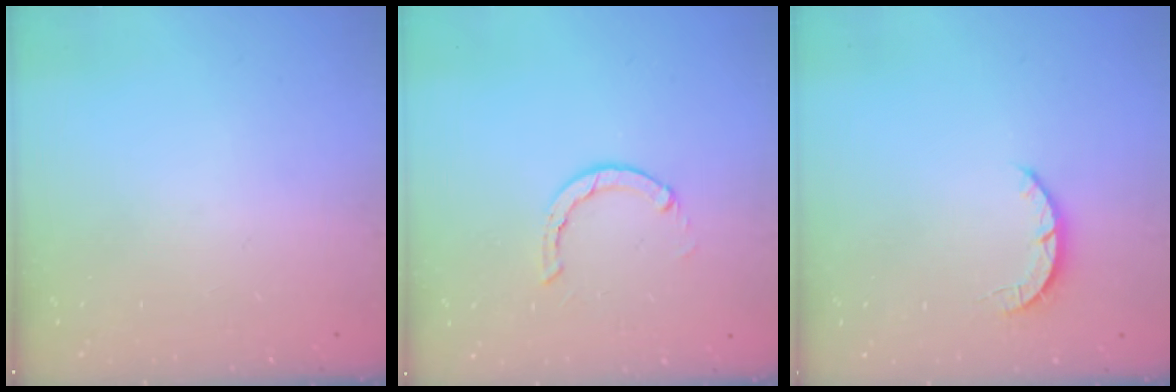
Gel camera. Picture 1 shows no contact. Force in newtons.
{"total": 2.8, "press": 2.7, "slide": 0.4}
{"total": 2.5, "press": 2.4, "slide": 0.4}